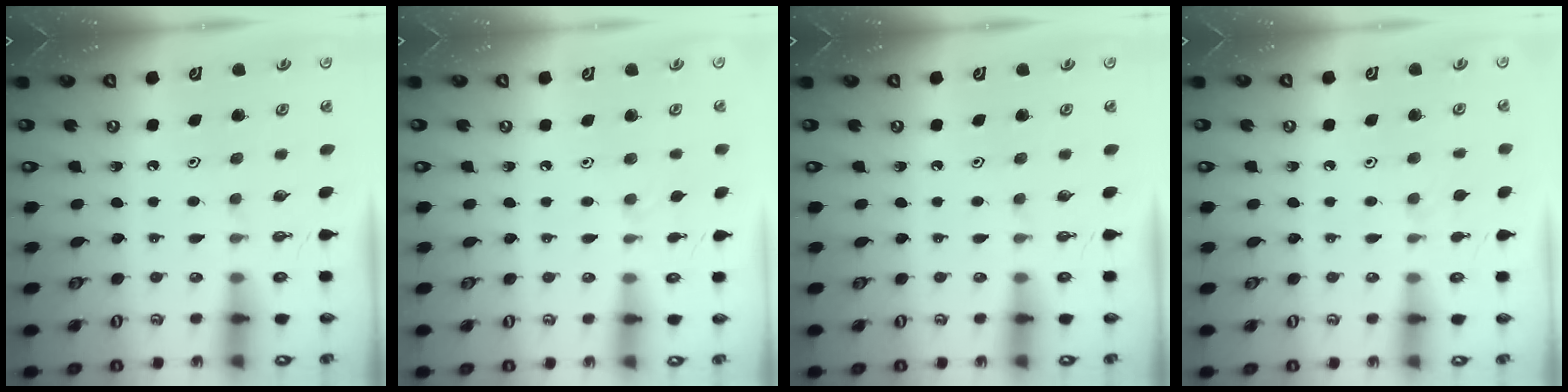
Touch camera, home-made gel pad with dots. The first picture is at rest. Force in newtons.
{"total": 5.1, "press": 5.0, "slide": 0.7}
{"total": 0.0}
{"total": 4.5, "press": 4.4, "slide": 0.7}